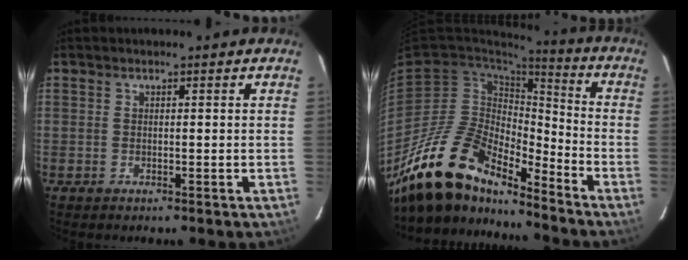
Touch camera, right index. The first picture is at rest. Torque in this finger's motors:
{"motor_torque": [1.05, -1.09, 0.67, 0.21]}